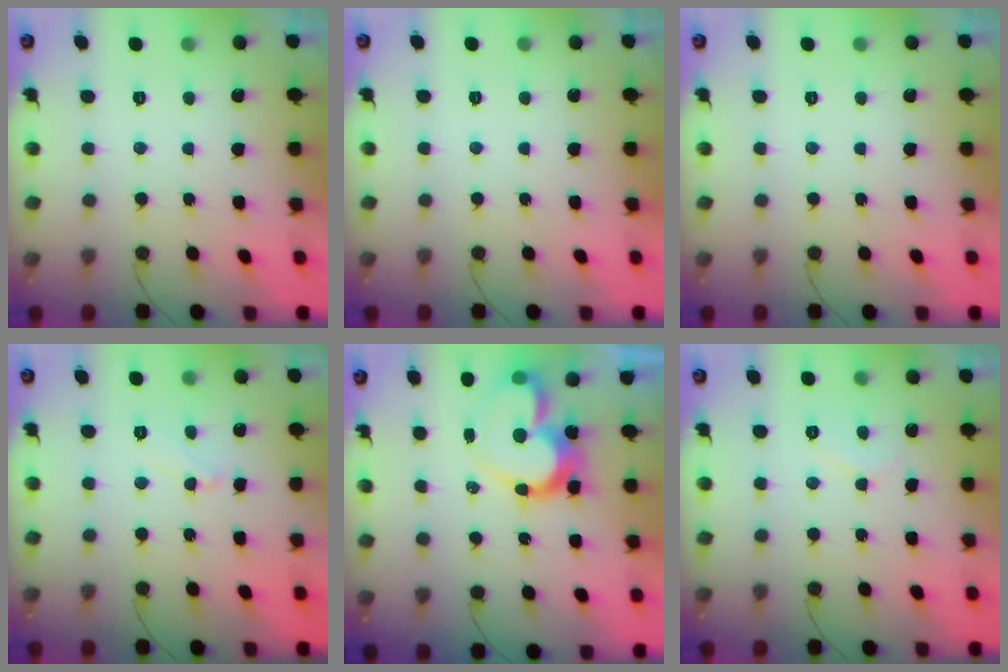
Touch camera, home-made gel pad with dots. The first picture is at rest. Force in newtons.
{"total": 1.7, "press": 1.6, "slide": 0.1}
{"total": 0.0}
{"total": 4.1, "press": 4.1, "slide": 0.5}
{"total": 14.9, "press": 14.8, "slide": 1.3}
{"total": 4.8, "press": 4.8, "slide": 0.5}